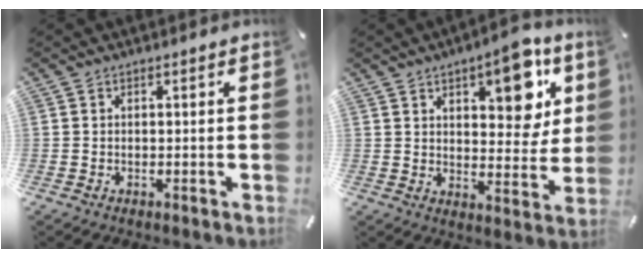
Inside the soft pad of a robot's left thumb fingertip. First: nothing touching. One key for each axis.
{"total": 12.7, "fx": 6.6, "fy": 5.9, "fz": 9.1, "tx": -0.098, "ty": -0.037, "tz": 0.105}